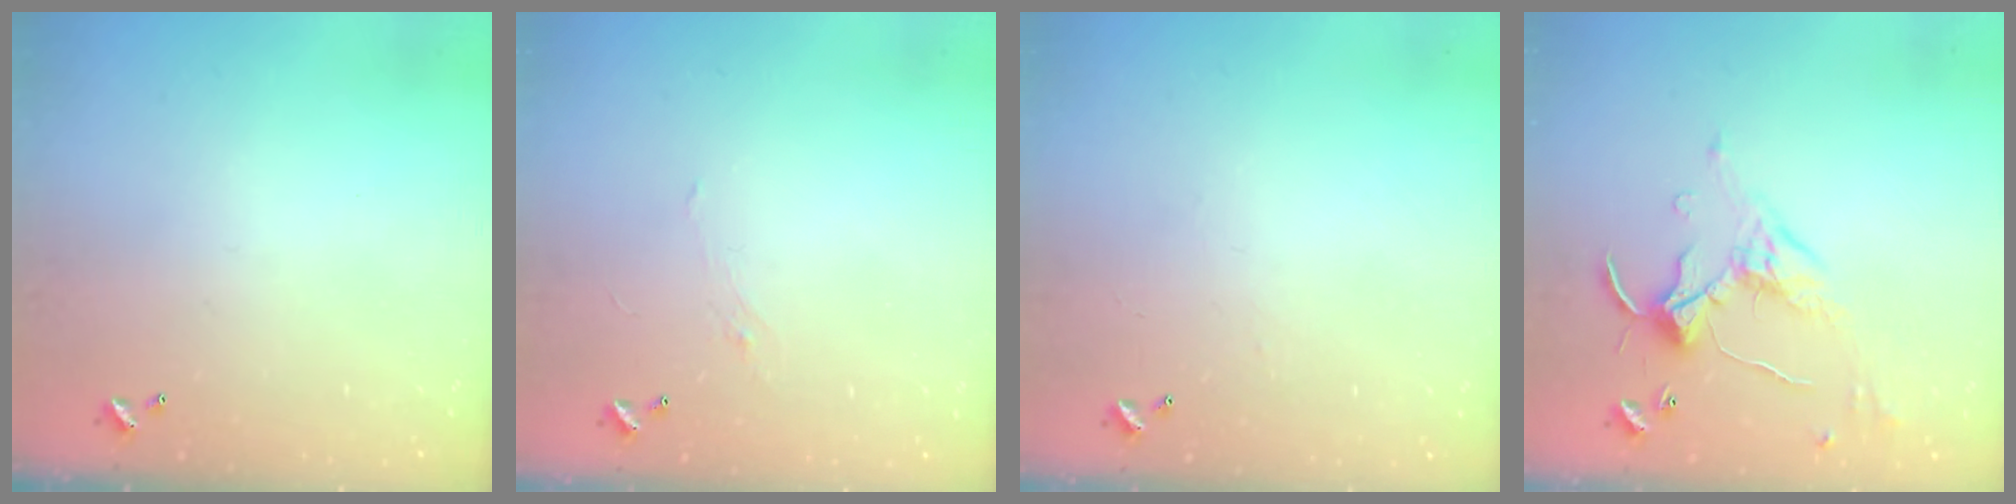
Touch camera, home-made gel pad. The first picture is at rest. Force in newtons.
{"total": 0.8, "press": 0.5, "slide": 0.6}
{"total": 3.2, "press": 3.1, "slide": 0.3}
{"total": 1.5, "press": 1.3, "slide": 0.8}